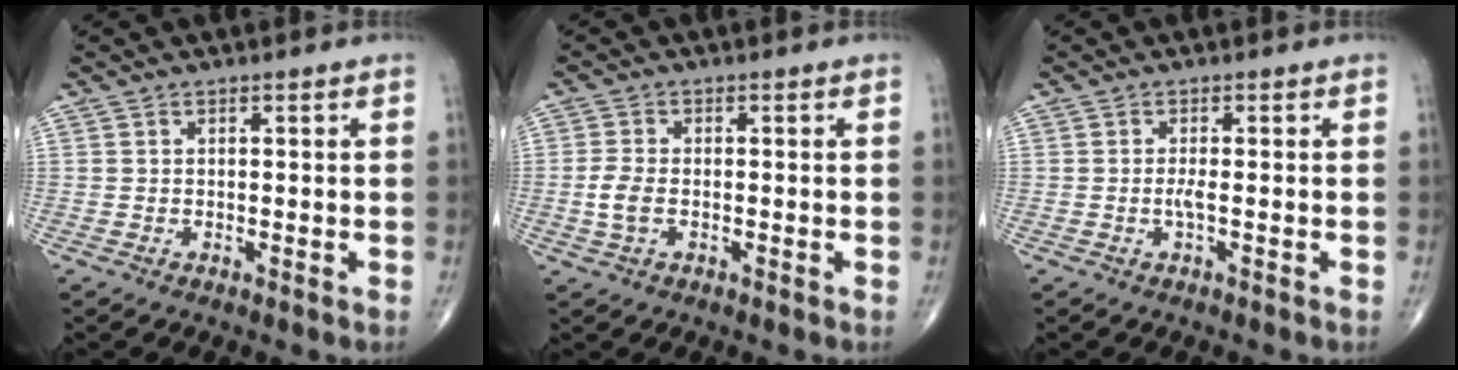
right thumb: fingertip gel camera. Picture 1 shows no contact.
{"total": 3.7, "force": [-0.7, 2.1, 3.0], "torque": [-0.069, 0.006, -0.016]}
{"total": 1.3, "force": [-0.3, 0.0, 1.2], "torque": [-0.030, -0.003, -0.008]}